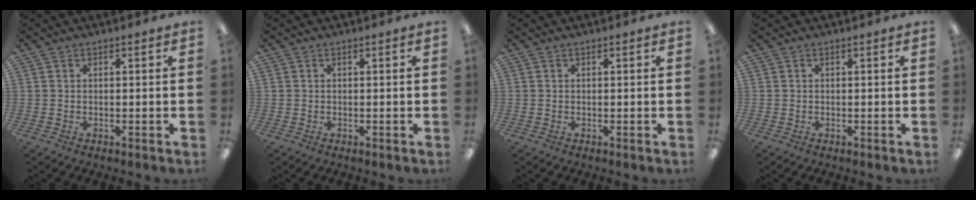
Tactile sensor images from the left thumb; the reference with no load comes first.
{"total": 0.0}
{"total": 0.0}
{"total": 0.0}